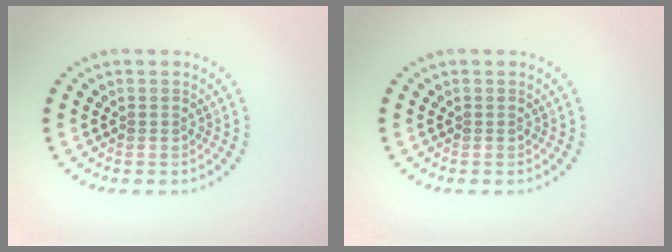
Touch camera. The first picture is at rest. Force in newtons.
{"total": 0.0}